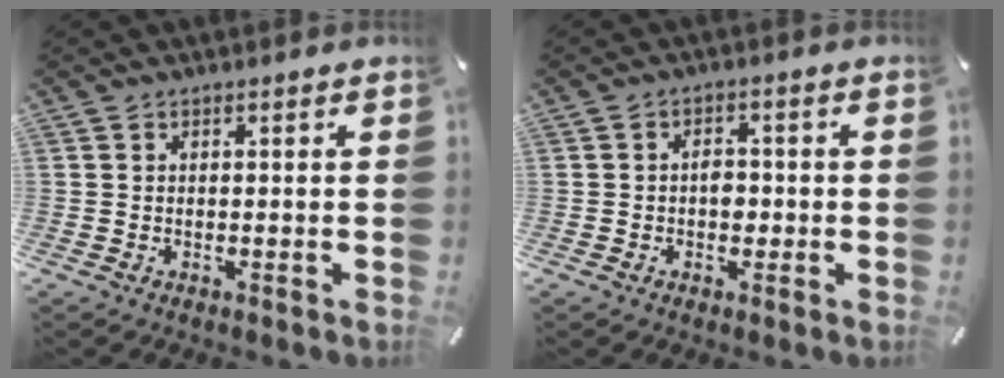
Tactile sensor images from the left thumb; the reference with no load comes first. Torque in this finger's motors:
{"motor_torque": [0.56, 0.47, 0.10, -0.11, 0.00]}